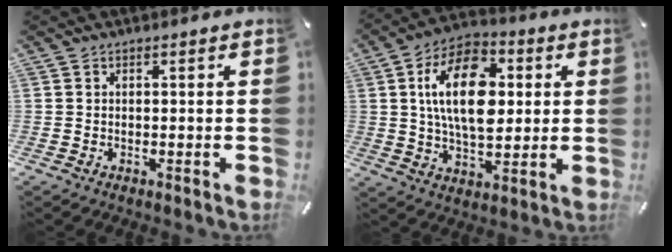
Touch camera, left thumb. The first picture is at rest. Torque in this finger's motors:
{"motor_torque": [0.68, 1.33, 1.54, -1.23, 0.67]}